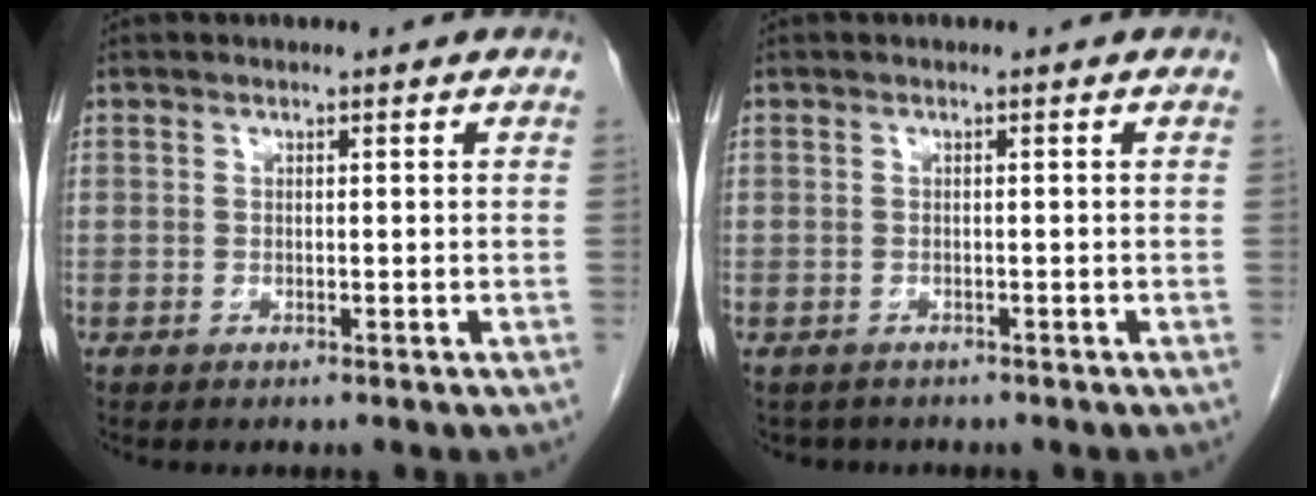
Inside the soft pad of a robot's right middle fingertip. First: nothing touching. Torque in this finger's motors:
{"motor_torque": [-0.69, -0.34, -0.17, -0.03]}